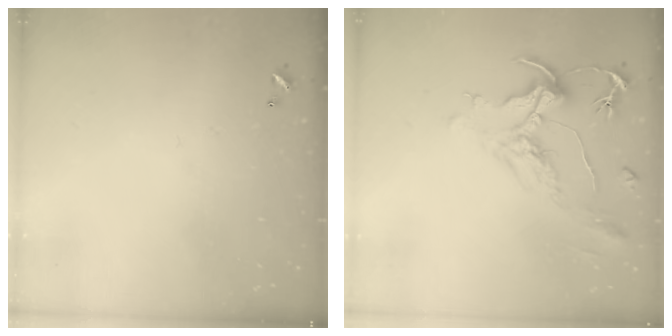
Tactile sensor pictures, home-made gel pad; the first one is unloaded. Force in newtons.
{"total": 2.2, "press": 1.7, "slide": 1.3}